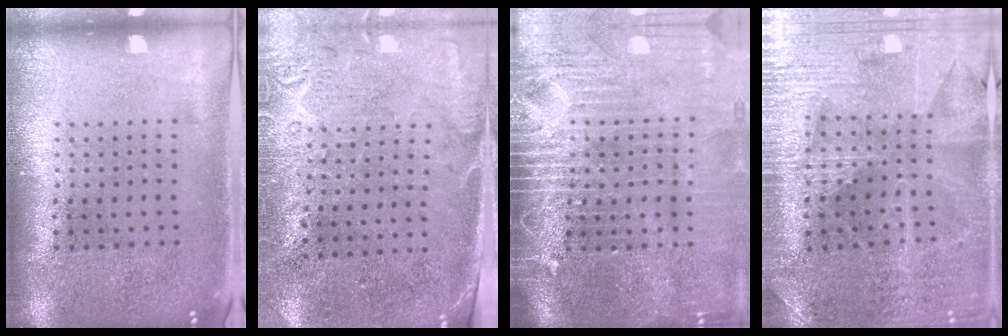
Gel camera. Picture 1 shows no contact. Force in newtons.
{"total": 2.8, "press": 2.4, "slide": 1.4}
{"total": 4.3, "press": 3.7, "slide": 2.2}
{"total": 2.9, "press": 2.9, "slide": 0.6}